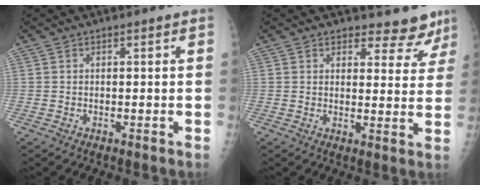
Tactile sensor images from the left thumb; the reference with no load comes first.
{"total": 7.0, "force": [6.1, 3.2, 1.0], "torque": [0.035, -0.039, 0.063]}